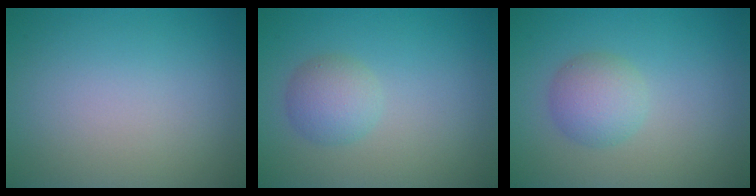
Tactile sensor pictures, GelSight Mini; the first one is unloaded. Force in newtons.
{"total": 2.6, "press": 2.6, "slide": 0.1}
{"total": 2.9, "press": 2.9, "slide": 0.0}